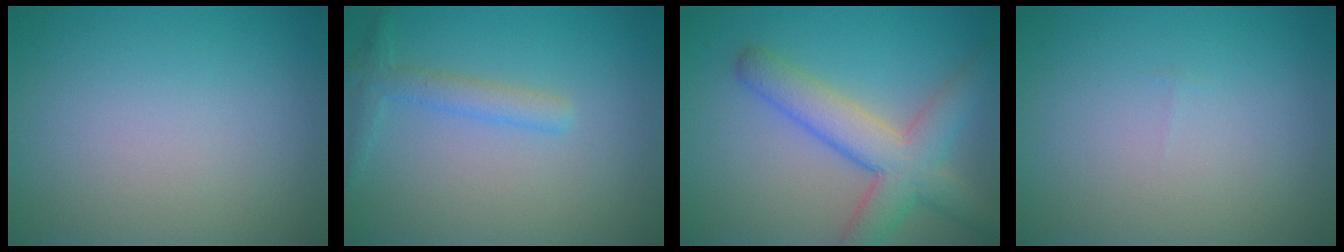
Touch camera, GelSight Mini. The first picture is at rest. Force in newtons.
{"total": 2.2, "press": 2.2, "slide": 0.1}
{"total": 6.1, "press": 6.1, "slide": 0.3}
{"total": 0.0}